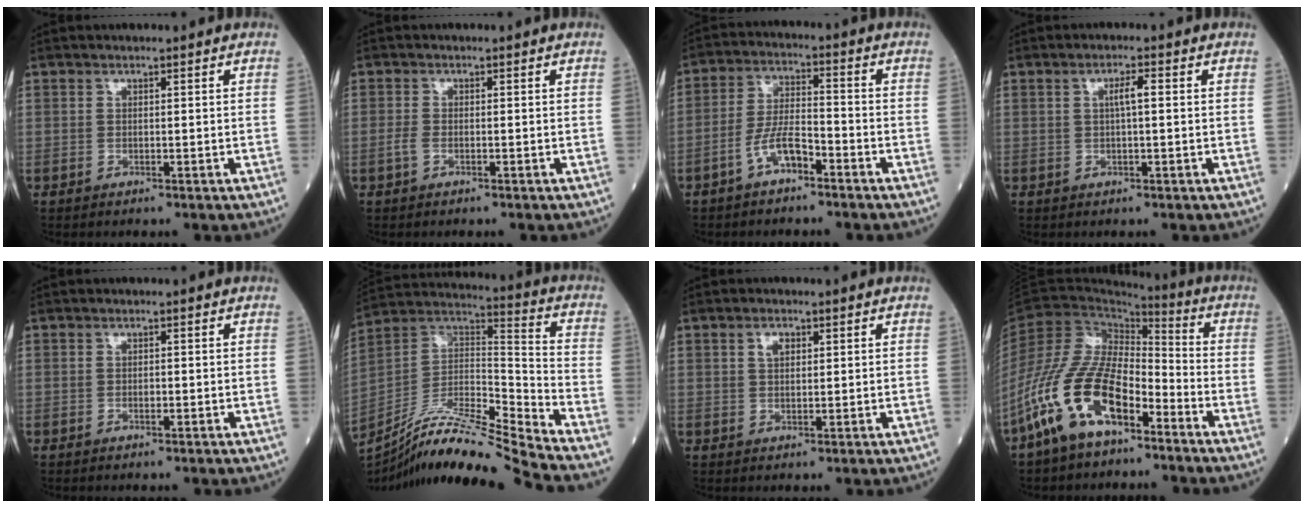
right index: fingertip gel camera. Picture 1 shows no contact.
{"total": 1.4, "force": [-0.6, 0.6, 1.0], "torque": [-0.027, 0.000, -0.014]}
{"total": 6.1, "force": [-3.7, 2.0, 4.4], "torque": [-0.093, 0.012, -0.069]}
{"total": 2.3, "force": [0.3, 0.2, 2.3], "torque": [-0.041, 0.004, 0.005]}
{"total": 1.0, "force": [-0.2, 0.6, 0.8], "torque": [-0.019, -0.001, -0.002]}
{"total": 18.0, "force": [-16.2, -1.7, 7.6], "torque": [-0.145, 0.018, -0.294]}
{"total": 2.2, "force": [1.0, 1.3, 1.5], "torque": [-0.025, 0.003, 0.017]}
{"total": 14.4, "force": [-8.3, 6.0, 10.0], "torque": [-0.224, 0.004, -0.163]}